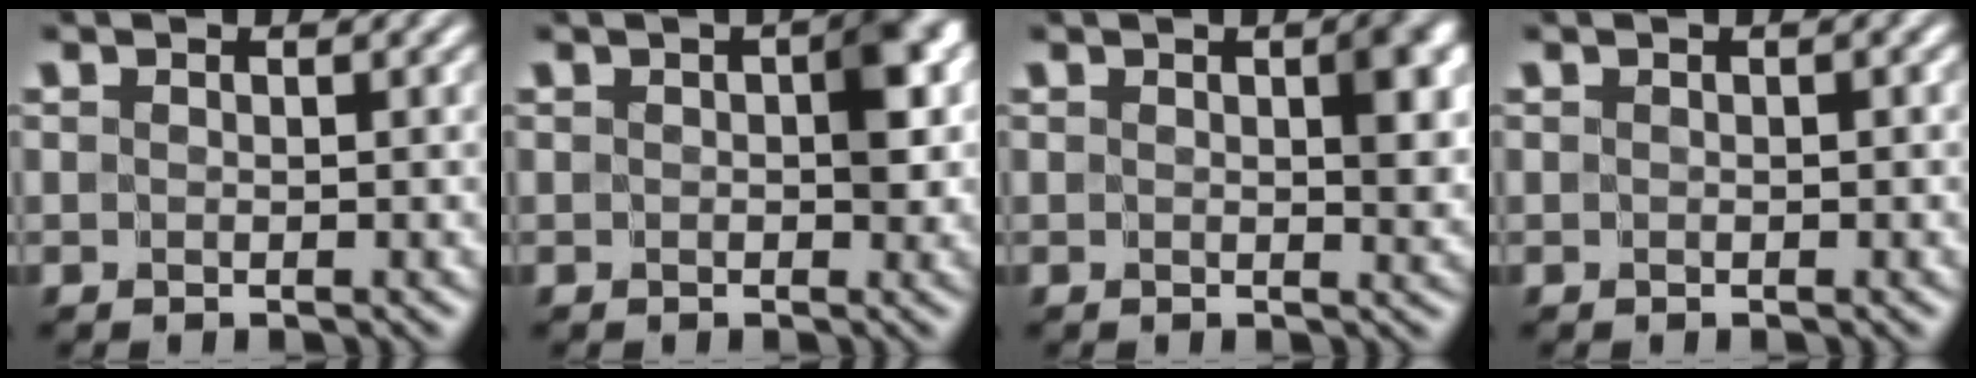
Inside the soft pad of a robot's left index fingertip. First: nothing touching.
{"total": 3.8, "force": [0.3, 2.1, 3.1], "torque": [-0.034, 0.003, -0.001]}
{"total": 3.0, "force": [0.5, 1.4, 2.6], "torque": [-0.031, -0.002, 0.008]}
{"total": 0.0}